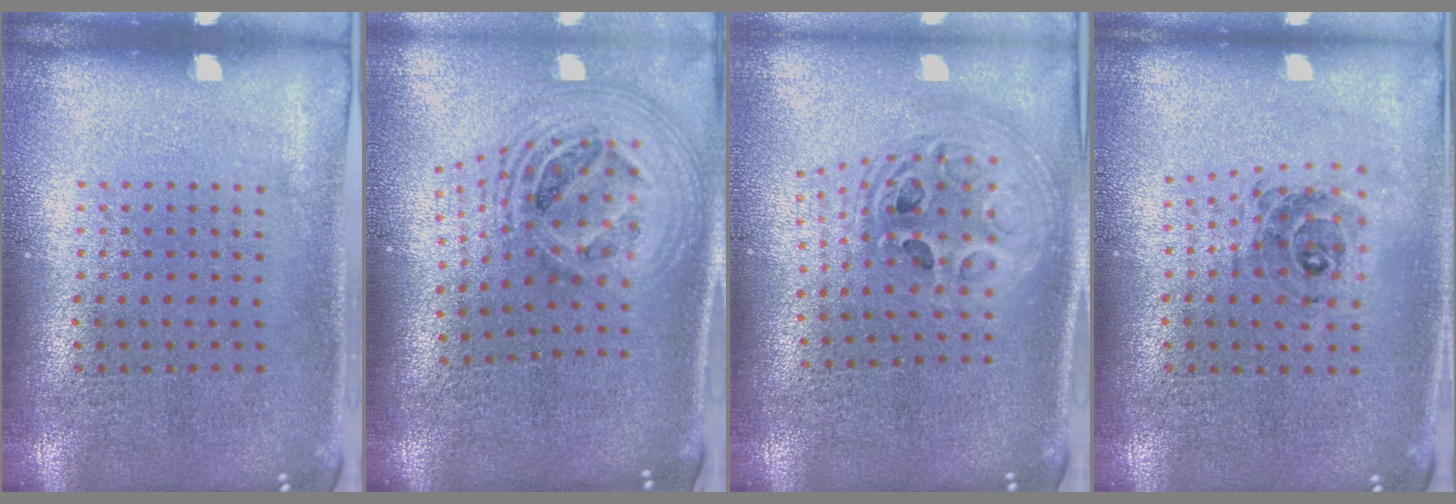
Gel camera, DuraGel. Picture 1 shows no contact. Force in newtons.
{"total": 2.7, "press": 1.9, "slide": 1.9}
{"total": 2.3, "press": 1.8, "slide": 1.5}
{"total": 0.8, "press": 0.8, "slide": 0.1}